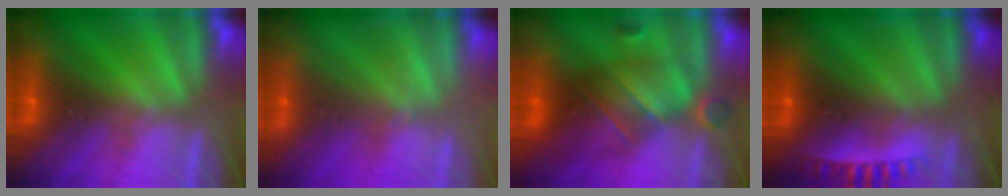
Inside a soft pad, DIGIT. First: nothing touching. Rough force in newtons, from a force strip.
{"total": 2.3}
{"total": 8.2}
{"total": 2.7}